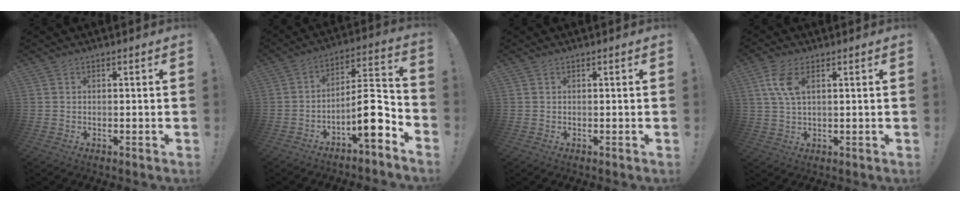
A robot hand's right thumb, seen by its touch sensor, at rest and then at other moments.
{"total": 12.5, "force": [-5.6, 3.5, 10.7], "torque": [-0.168, 0.021, -0.095]}
{"total": 0.0}
{"total": 7.2, "force": [2.7, 3.4, 5.7], "torque": [-0.118, -0.004, 0.047]}